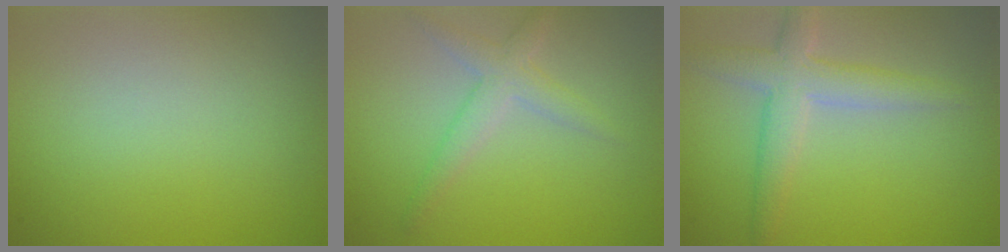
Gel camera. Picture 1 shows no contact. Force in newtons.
{"total": 2.5, "press": 2.5, "slide": 0.2}
{"total": 3.9, "press": 3.9, "slide": 0.2}